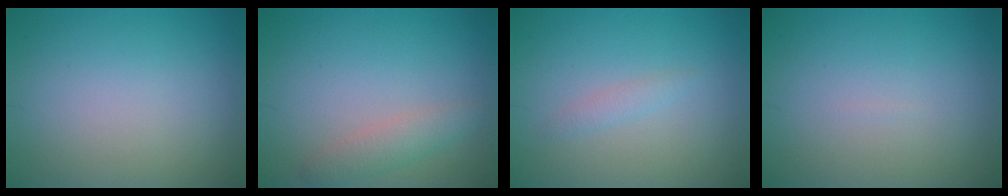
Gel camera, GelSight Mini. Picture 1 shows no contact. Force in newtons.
{"total": 2.1, "press": 2.1, "slide": 0.1}
{"total": 1.0, "press": 1.0, "slide": 0.0}
{"total": 0.0}